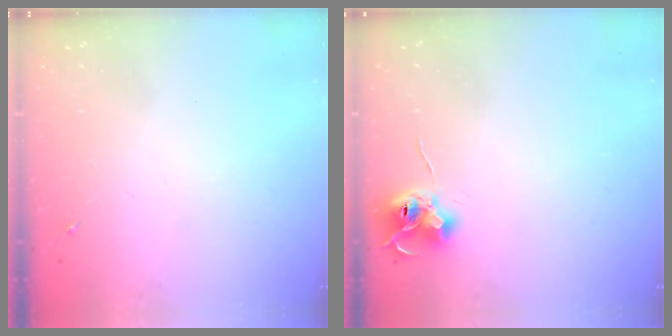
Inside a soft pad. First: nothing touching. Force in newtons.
{"total": 8.7, "press": 8.7, "slide": 0.4}